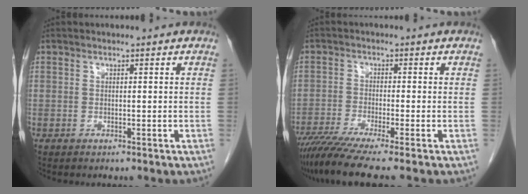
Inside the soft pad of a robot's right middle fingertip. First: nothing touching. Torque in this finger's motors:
{"motor_torque": [1.19, -0.95, 0.31, 0.14]}